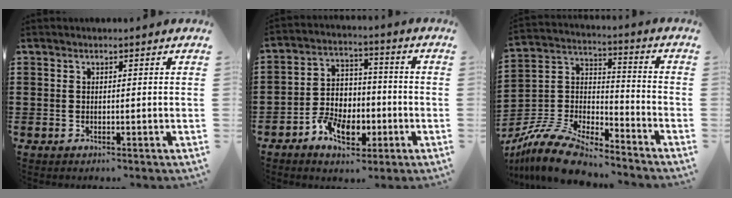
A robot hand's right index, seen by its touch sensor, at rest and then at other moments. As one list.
[{"total": 7.7, "force": [-3.5, 5.2, 4.4], "torque": [-0.088, 0.011, -0.063]}, {"total": 11.1, "force": [-10.1, 2.4, 3.9], "torque": [-0.100, 0.020, -0.208]}]